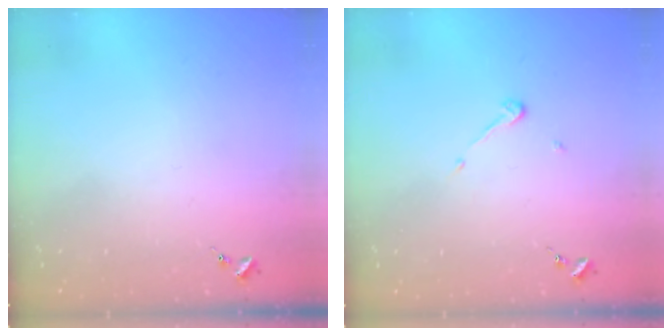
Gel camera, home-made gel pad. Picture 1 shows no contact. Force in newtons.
{"total": 3.8, "press": 3.8, "slide": 0.3}